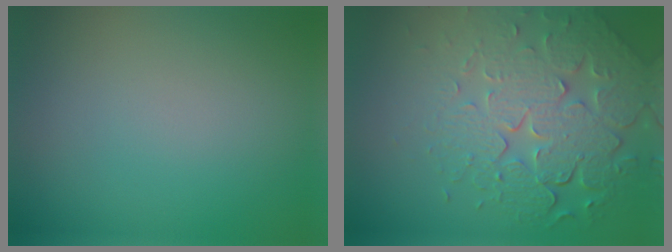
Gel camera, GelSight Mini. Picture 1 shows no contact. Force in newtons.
{"total": 8.0, "press": 5.7, "slide": 5.7}